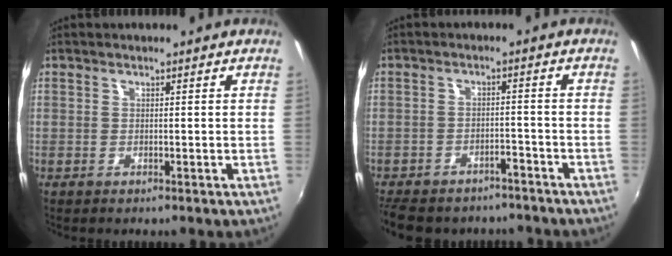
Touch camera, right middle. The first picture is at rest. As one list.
[{"total": 12.3, "force": [-10.2, 5.1, 4.6], "torque": [-0.115, -0.005, -0.140]}]